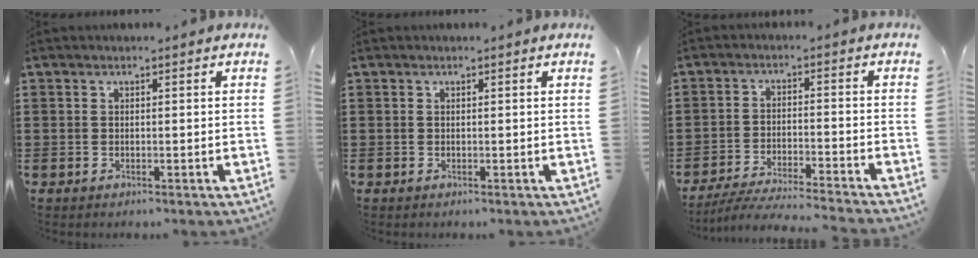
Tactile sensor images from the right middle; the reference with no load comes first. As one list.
[{"total": 0.0}, {"total": 5.0, "force": [-4.8, -0.2, 1.5], "torque": [-0.031, -0.010, -0.095]}]